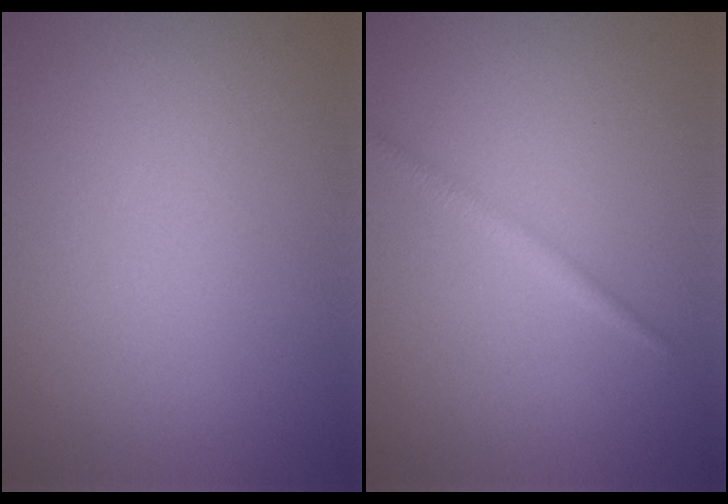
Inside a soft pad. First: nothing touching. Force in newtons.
{"total": 1.3, "press": 1.3, "slide": 0.0}